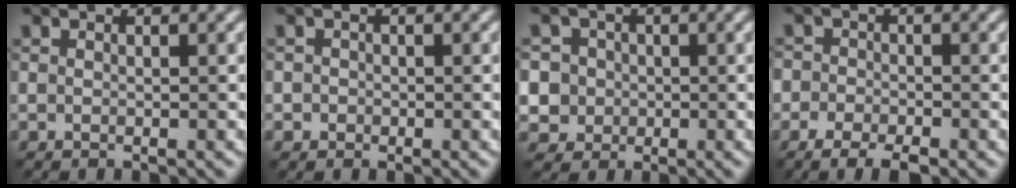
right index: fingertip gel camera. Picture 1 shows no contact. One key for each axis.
{"total": 0.9, "fx": -0.2, "fy": 0.9, "fz": 0.0, "tx": 0.011, "ty": -0.003, "tz": -0.005}
{"total": 6.2, "fx": -0.1, "fy": 6.0, "fz": 1.7, "tx": -0.031, "ty": 0.027, "tz": -0.019}
{"total": 4.6, "fx": -2.6, "fy": 2.9, "fz": 2.5, "tx": -0.018, "ty": -0.001, "tz": -0.047}